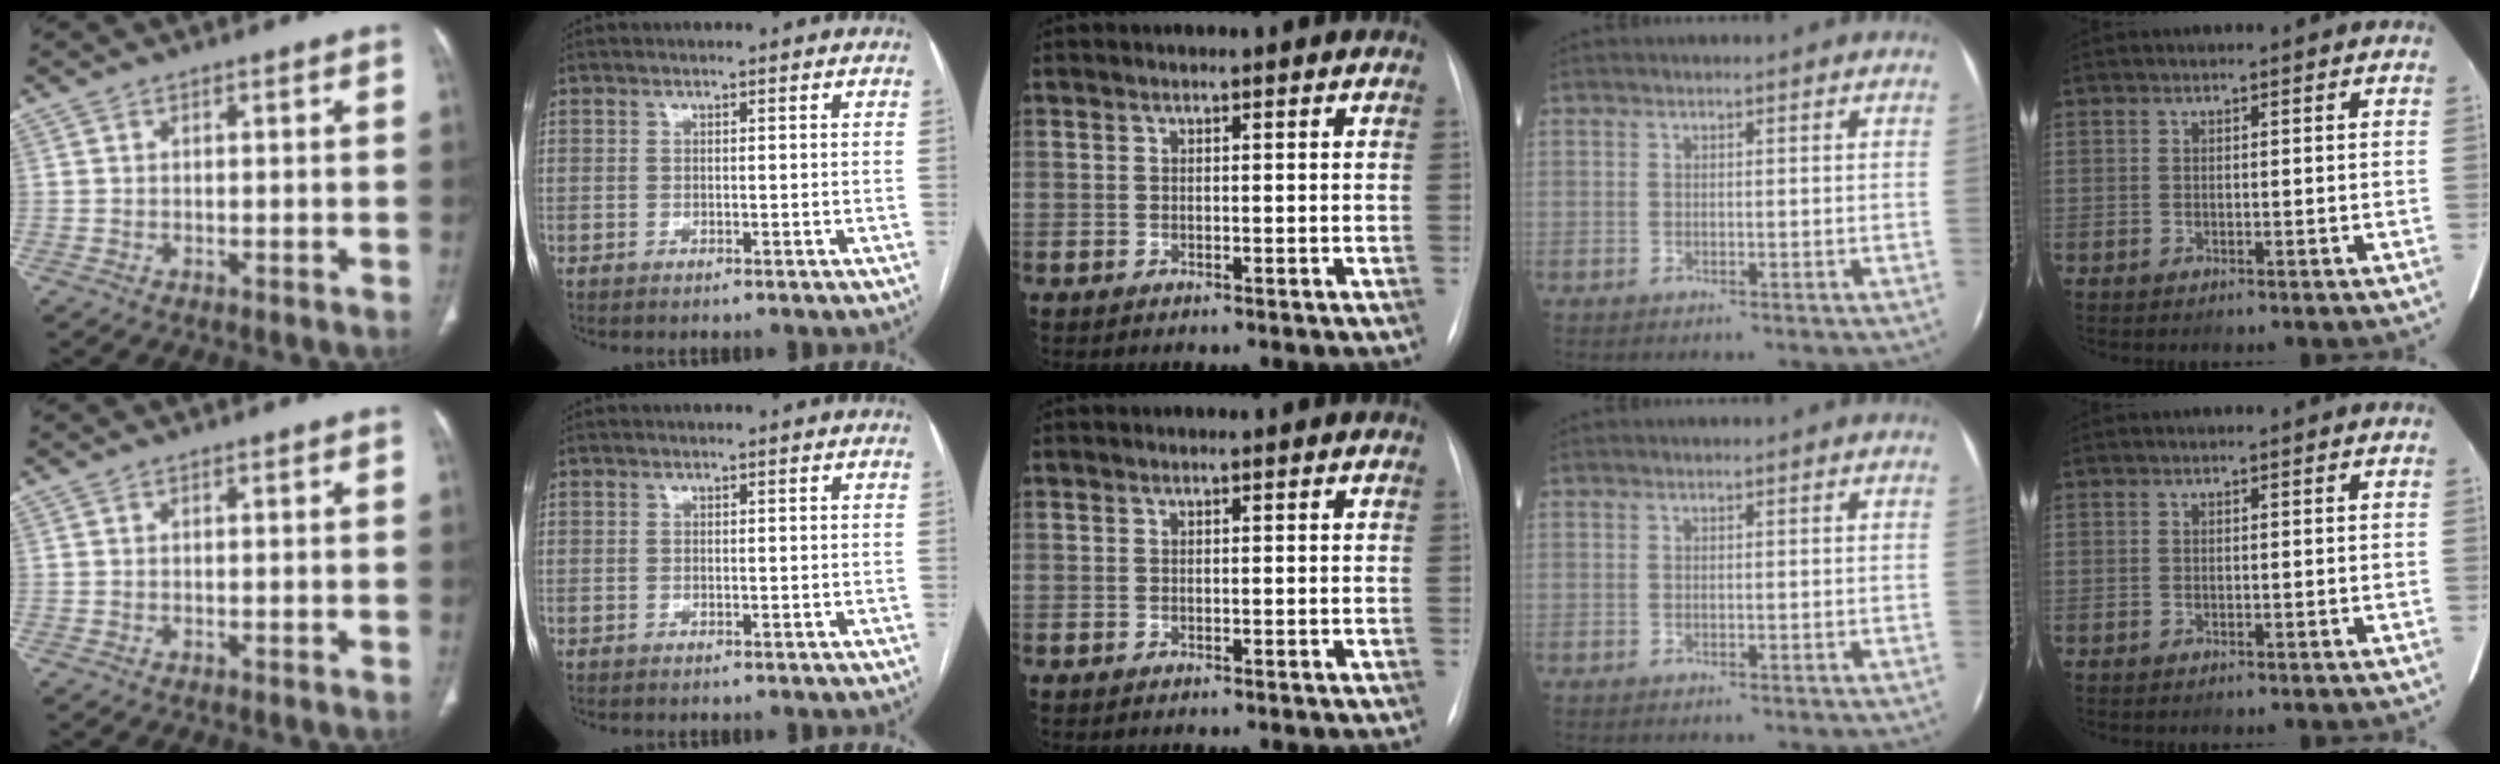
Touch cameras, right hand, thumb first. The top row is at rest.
{}